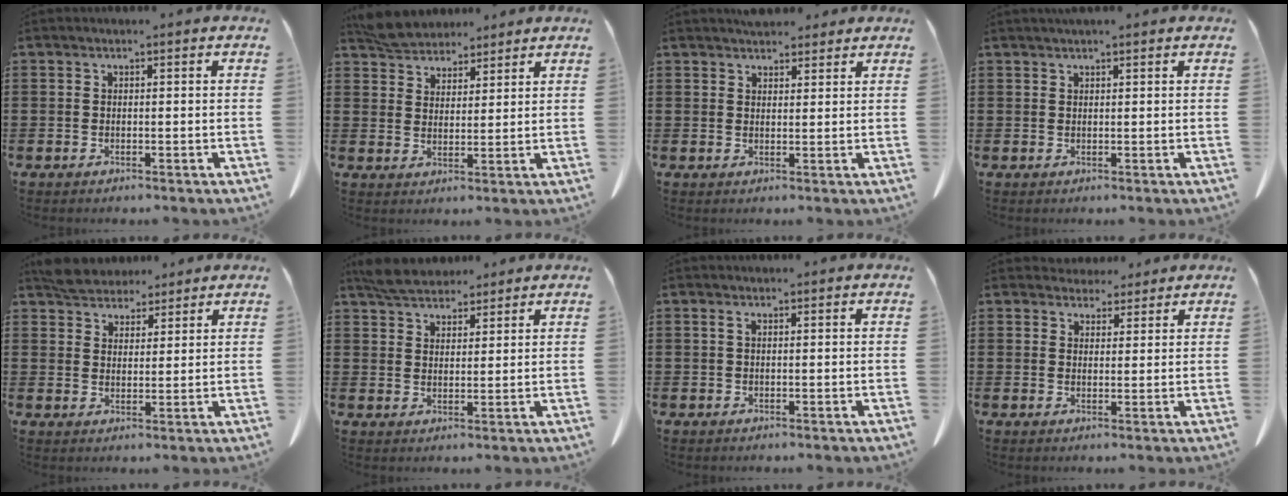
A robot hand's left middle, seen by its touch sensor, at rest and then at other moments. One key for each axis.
{"total": 5.2, "fx": 4.8, "fy": 1.8, "fz": 0.6, "tx": -0.031, "ty": -0.009, "tz": 0.092}
{"total": 2.8, "fx": 2.6, "fy": 0.8, "fz": 0.5, "tx": -0.016, "ty": -0.003, "tz": 0.051}
{"total": 1.0, "fx": 0.9, "fy": 0.0, "fz": 0.5, "tx": -0.011, "ty": -0.002, "tz": 0.017}
{"total": 4.7, "fx": 4.3, "fy": 1.8, "fz": 0.8, "tx": -0.031, "ty": -0.003, "tz": 0.084}
{"total": 5.1, "fx": 4.6, "fy": 1.6, "fz": 1.4, "tx": -0.041, "ty": -0.009, "tz": 0.088}
{"total": 0.7, "fx": 0.4, "fy": 0.1, "fz": 0.6, "tx": -0.014, "ty": 0.000, "tz": 0.008}
{"total": 3.5, "fx": 3.2, "fy": 1.4, "fz": 0.4, "tx": -0.009, "ty": -0.006, "tz": 0.060}